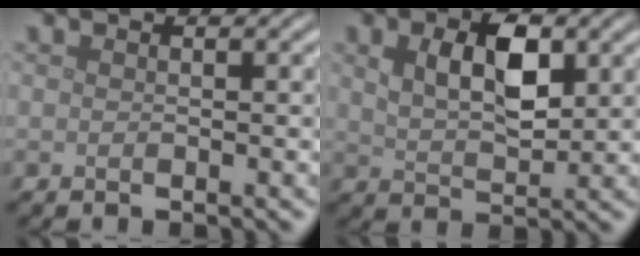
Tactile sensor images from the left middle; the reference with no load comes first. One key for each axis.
{"total": 4.7, "fx": 1.5, "fy": 2.3, "fz": 3.8, "tx": -0.072, "ty": 0.003, "tz": 0.029}